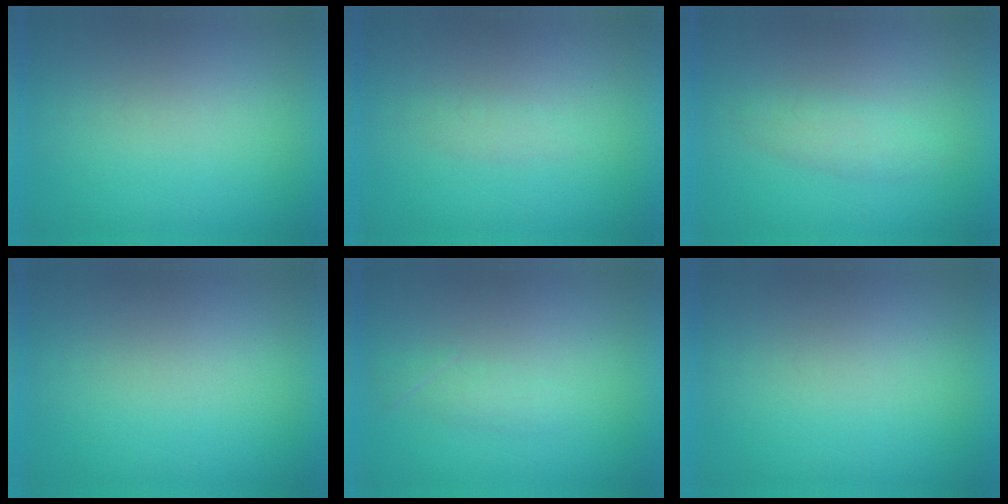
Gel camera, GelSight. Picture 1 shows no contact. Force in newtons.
{"total": 1.3}
{"total": 2.2}
{"total": 0.0}
{"total": 1.8}
{"total": 0.0}